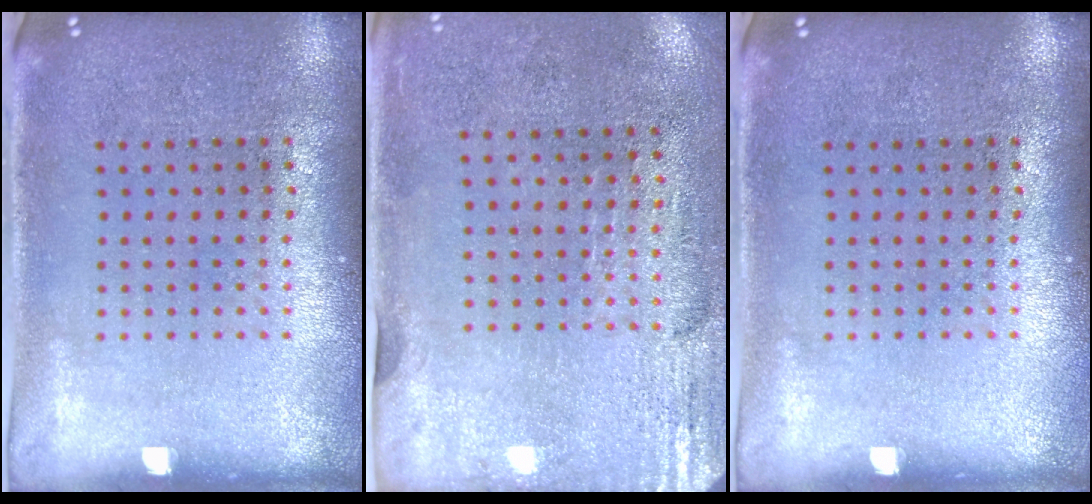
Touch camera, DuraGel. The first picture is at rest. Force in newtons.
{"total": 2.9, "press": 2.5, "slide": 1.5}
{"total": 0.0}